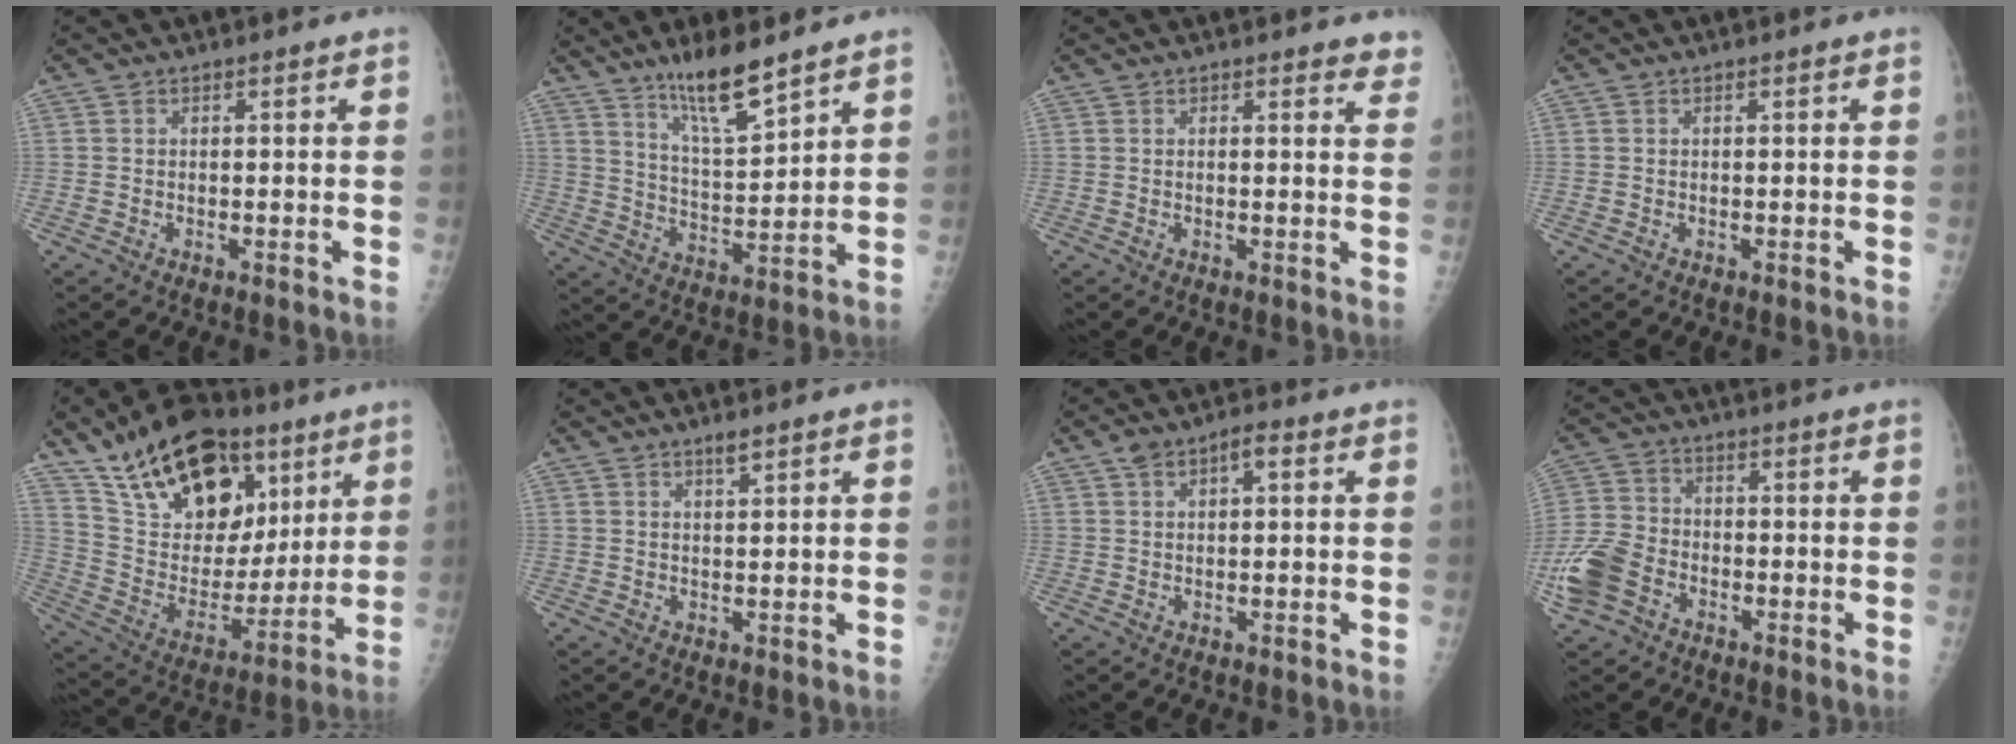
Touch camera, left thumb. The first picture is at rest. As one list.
[{"total": 10.3, "force": [7.7, 1.6, 6.7], "torque": [-0.109, -0.059, 0.146]}, {"total": 3.5, "force": [3.1, 1.2, 1.2], "torque": [0.011, -0.014, 0.020]}, {"total": 0.0}, {"total": 26.0, "force": [14.8, 14.7, 15.6], "torque": [-0.225, -0.028, 0.260]}, {"total": 1.5, "force": [1.1, 0.1, 1.0], "torque": [-0.012, -0.007, 0.021]}, {"total": 4.5, "force": [1.6, 2.2, 3.5], "torque": [-0.053, 0.015, 0.027]}, {"total": 10.2, "force": [-4.7, 7.2, 5.5], "torque": [-0.119, 0.020, -0.094]}]